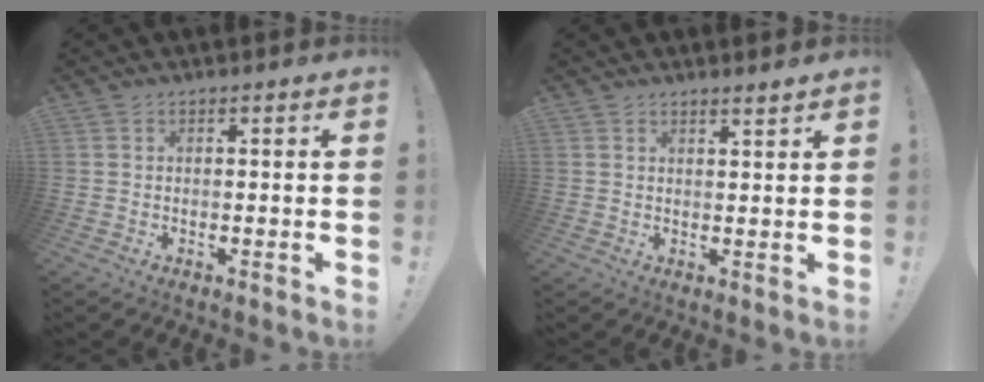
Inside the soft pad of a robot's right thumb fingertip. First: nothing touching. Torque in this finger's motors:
{"motor_torque": [-0.33, -0.29, 0.06, 0.22, -0.07]}